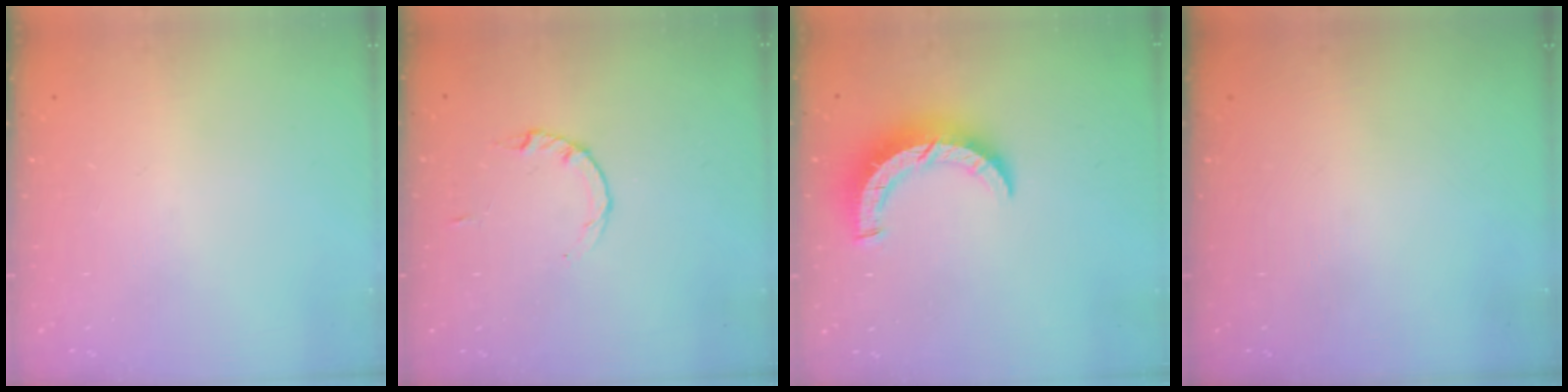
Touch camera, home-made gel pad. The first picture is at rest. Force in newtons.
{"total": 2.2, "press": 2.1, "slide": 0.3}
{"total": 8.4, "press": 8.4, "slide": 0.7}
{"total": 0.0}